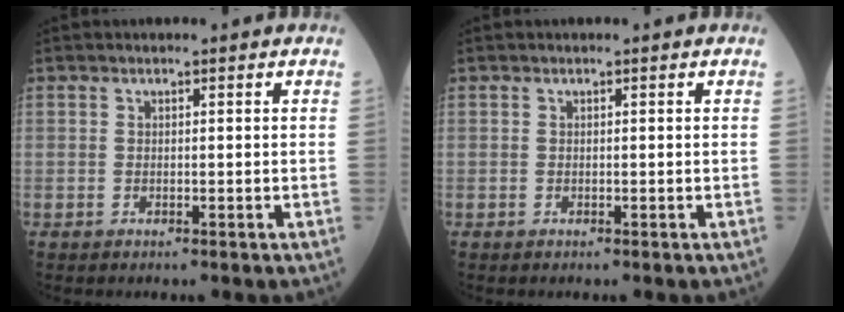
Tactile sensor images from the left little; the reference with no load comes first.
{"total": 0.0}